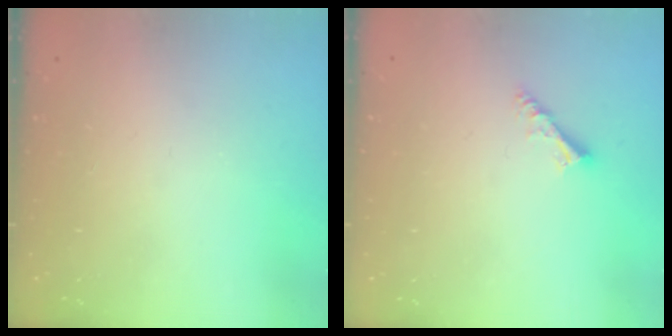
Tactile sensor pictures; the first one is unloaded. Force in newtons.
{"total": 4.4, "press": 4.4, "slide": 0.1}